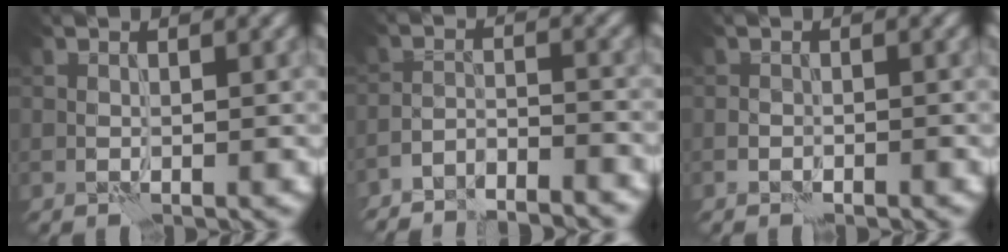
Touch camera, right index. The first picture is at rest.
{"total": 4.7, "force": [-4.6, 0.5, 0.8], "torque": [-0.015, 0.003, -0.076]}
{"total": 1.0, "force": [-1.0, 0.1, -0.1], "torque": [0.001, 0.006, -0.016]}